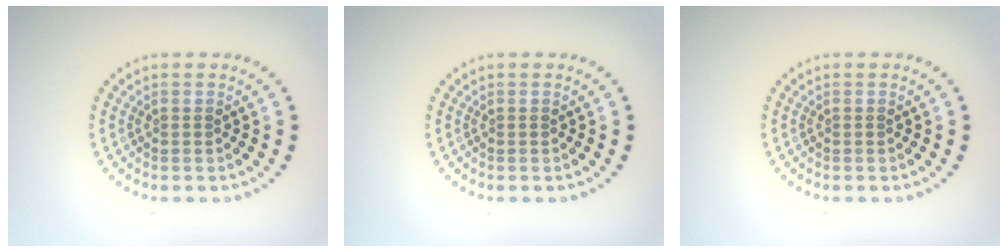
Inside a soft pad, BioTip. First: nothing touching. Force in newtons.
{"total": 0.0}
{"total": 0.0}